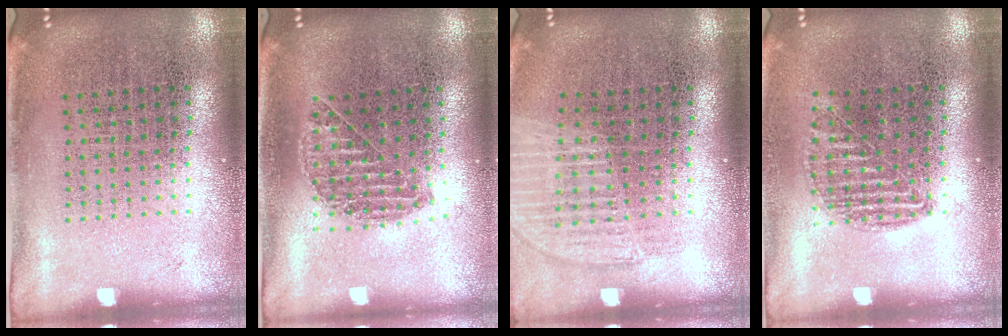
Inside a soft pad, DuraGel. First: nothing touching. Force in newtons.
{"total": 1.1, "press": 1.0, "slide": 0.3}
{"total": 1.1, "press": 1.0, "slide": 0.3}
{"total": 0.9, "press": 0.8, "slide": 0.3}